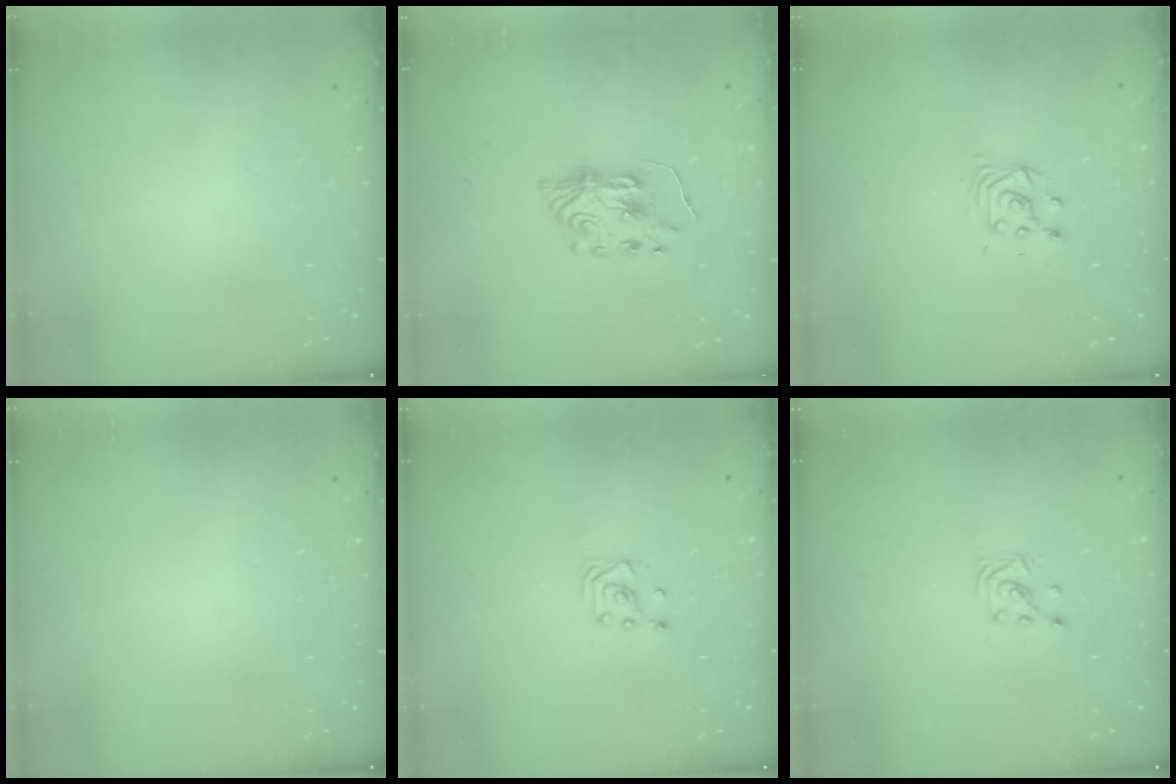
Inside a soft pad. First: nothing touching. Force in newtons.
{"total": 7.5, "press": 7.5, "slide": 0.8}
{"total": 4.0, "press": 4.0, "slide": 0.3}
{"total": 0.0}
{"total": 2.6, "press": 2.6, "slide": 0.3}
{"total": 2.9, "press": 2.9, "slide": 0.3}